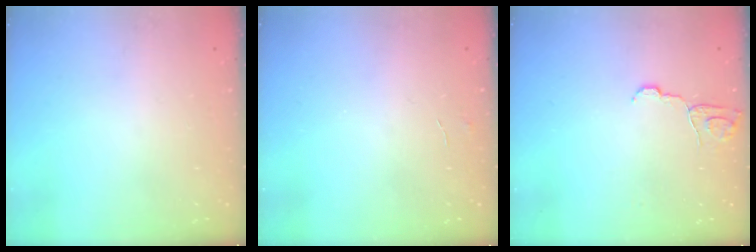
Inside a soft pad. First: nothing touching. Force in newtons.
{"total": 3.6, "press": 3.6, "slide": 0.3}
{"total": 6.6, "press": 6.6, "slide": 0.5}